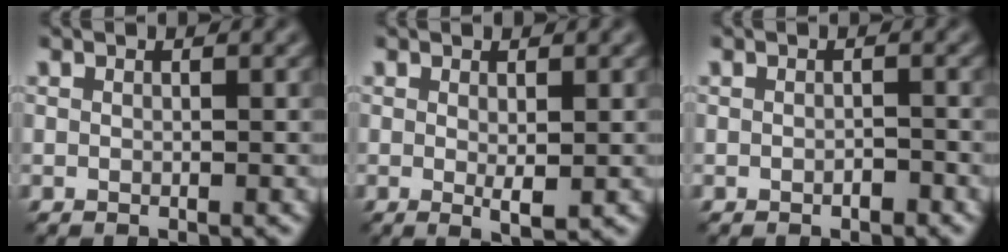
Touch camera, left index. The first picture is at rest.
{"total": 1.5, "force": [0.2, 0.3, 1.5], "torque": [-0.023, -0.007, 0.004]}
{"total": 0.8, "force": [-0.5, 0.4, 0.5], "torque": [-0.007, -0.001, -0.007]}